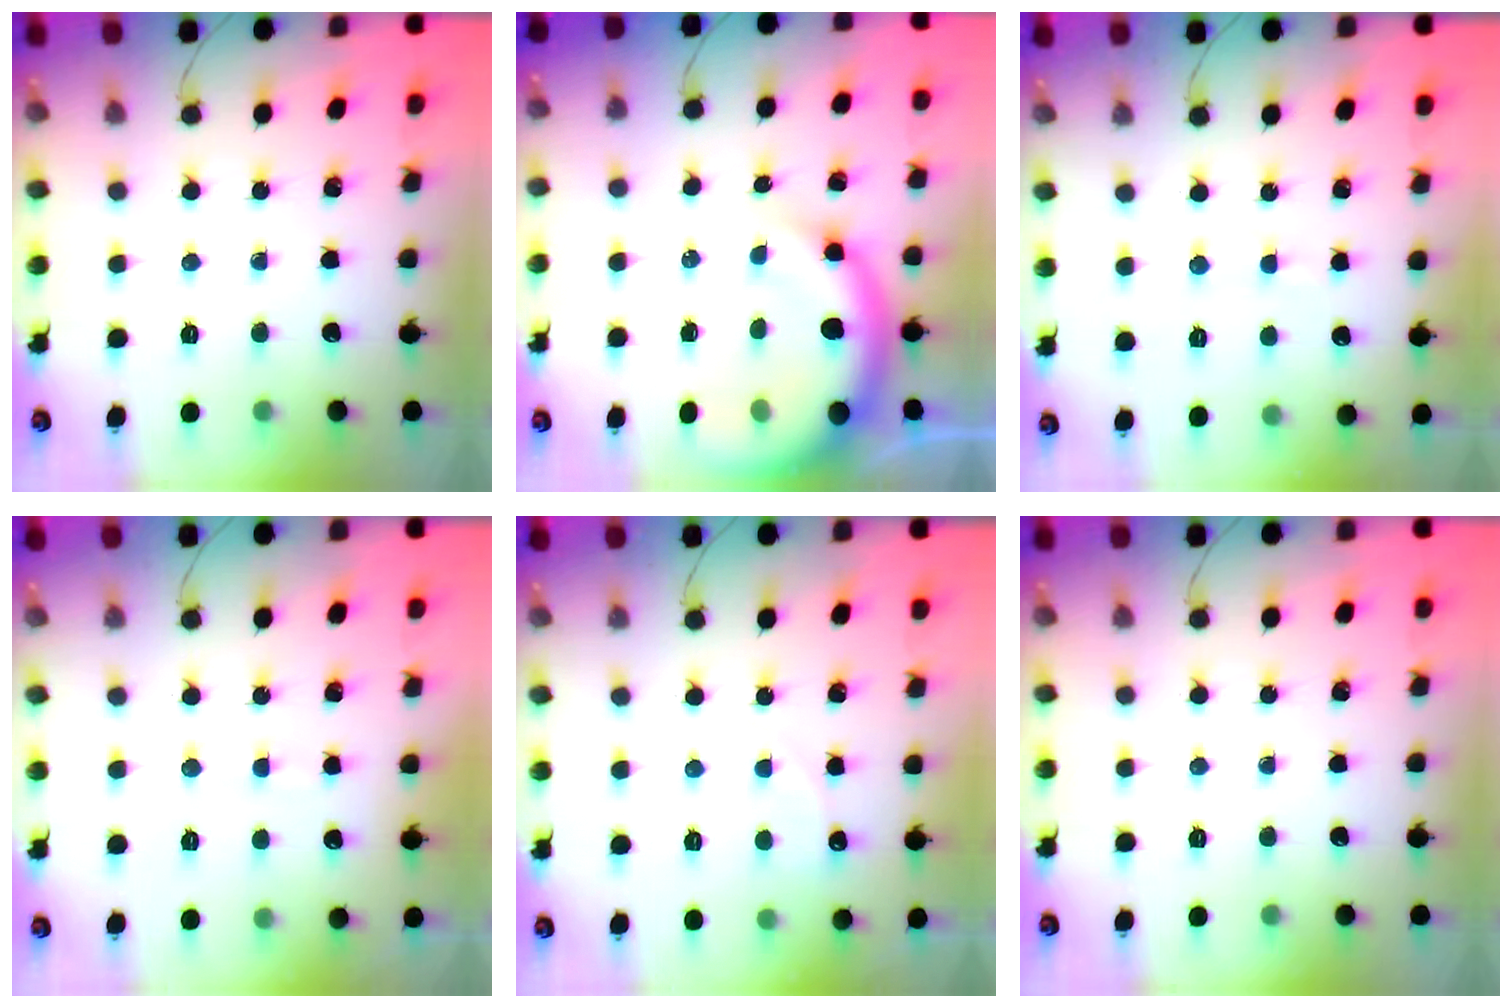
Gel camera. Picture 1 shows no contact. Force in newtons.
{"total": 14.3, "press": 13.8, "slide": 3.7}
{"total": 7.7, "press": 7.6, "slide": 1.3}
{"total": 7.3, "press": 7.2, "slide": 0.9}
{"total": 7.9, "press": 7.7, "slide": 1.6}
{"total": 0.0}